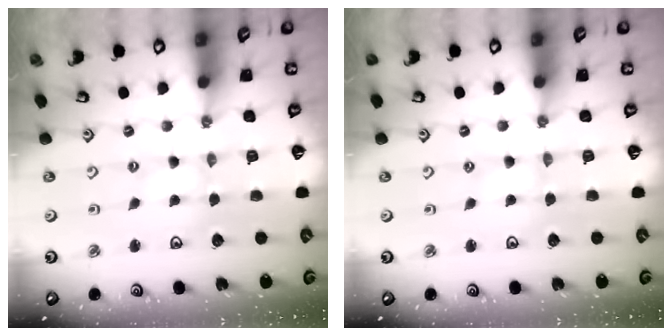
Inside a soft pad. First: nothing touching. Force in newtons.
{"total": 0.0}